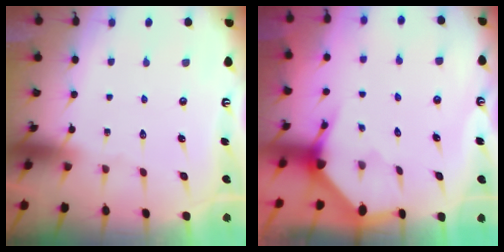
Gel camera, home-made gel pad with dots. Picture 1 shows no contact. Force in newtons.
{"total": 3.0, "press": 3.0, "slide": 0.3}